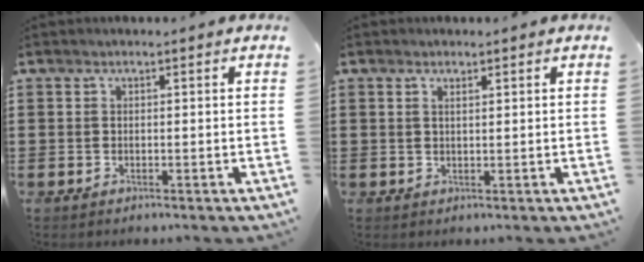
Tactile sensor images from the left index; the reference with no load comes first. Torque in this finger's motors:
{"motor_torque": [0.00, 0.27, -0.08, -0.01]}